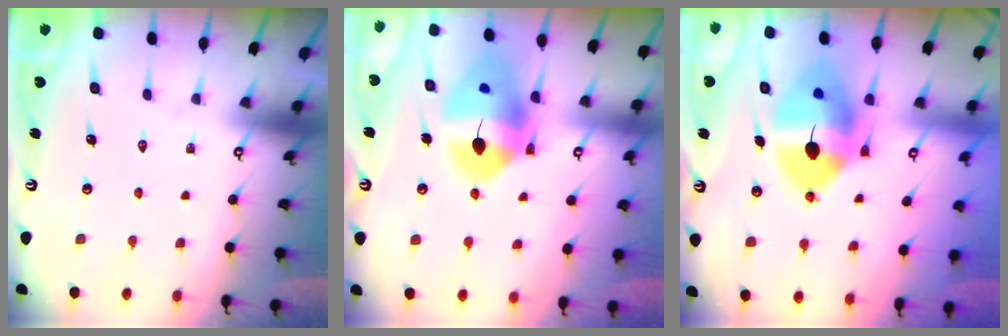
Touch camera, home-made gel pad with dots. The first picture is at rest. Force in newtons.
{"total": 16.0, "press": 15.9, "slide": 1.5}
{"total": 14.9, "press": 14.7, "slide": 2.5}